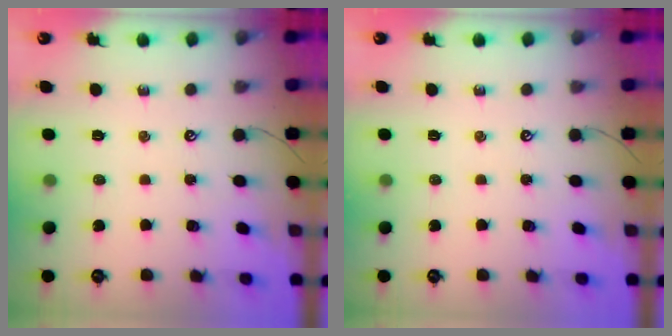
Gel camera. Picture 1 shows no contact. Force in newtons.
{"total": 0.0}